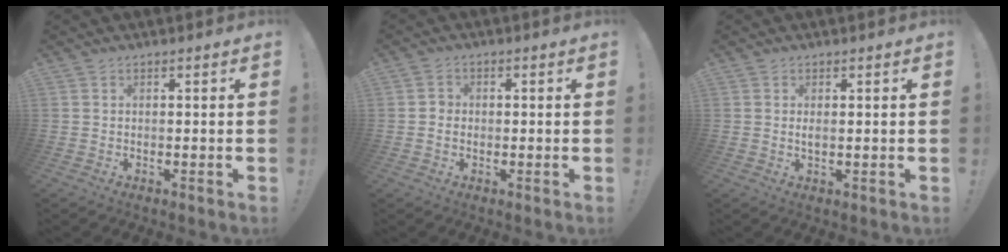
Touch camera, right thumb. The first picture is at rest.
{"total": 2.8, "force": [-0.7, 2.3, 1.3], "torque": [-0.019, 0.009, -0.013]}
{"total": 1.3, "force": [0.3, 0.4, 1.2], "torque": [-0.025, 0.002, 0.005]}